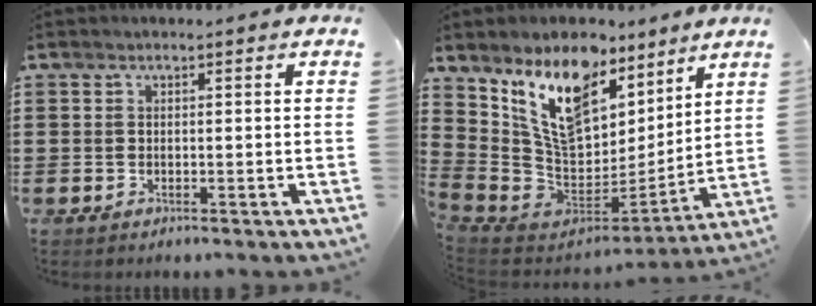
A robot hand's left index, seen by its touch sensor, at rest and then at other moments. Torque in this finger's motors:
{"motor_torque": [2.14, 0.00, 1.05, 0.21]}